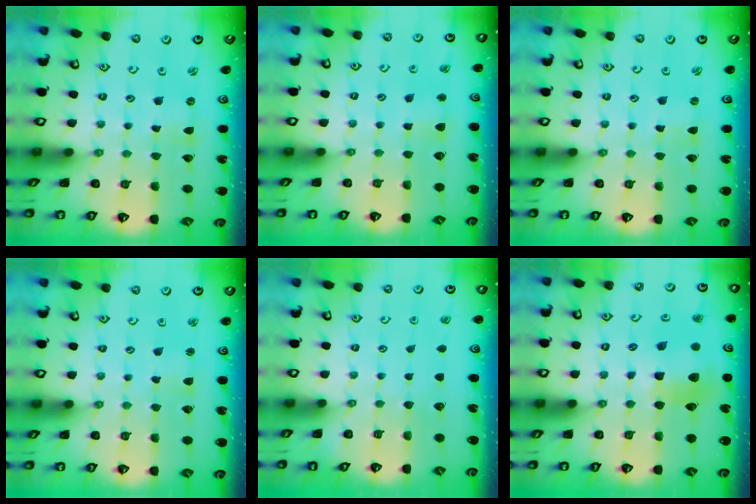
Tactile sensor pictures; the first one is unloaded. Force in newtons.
{"total": 3.8, "press": 3.7, "slide": 0.6}
{"total": 0.0}
{"total": 1.7, "press": 1.7, "slide": 0.2}
{"total": 0.0}
{"total": 10.5, "press": 10.4, "slide": 1.0}